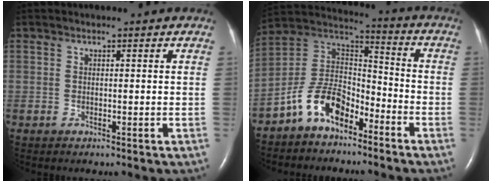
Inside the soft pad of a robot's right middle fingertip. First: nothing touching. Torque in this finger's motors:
{"motor_torque": [1.35, -0.79, 0.29, 0.10]}